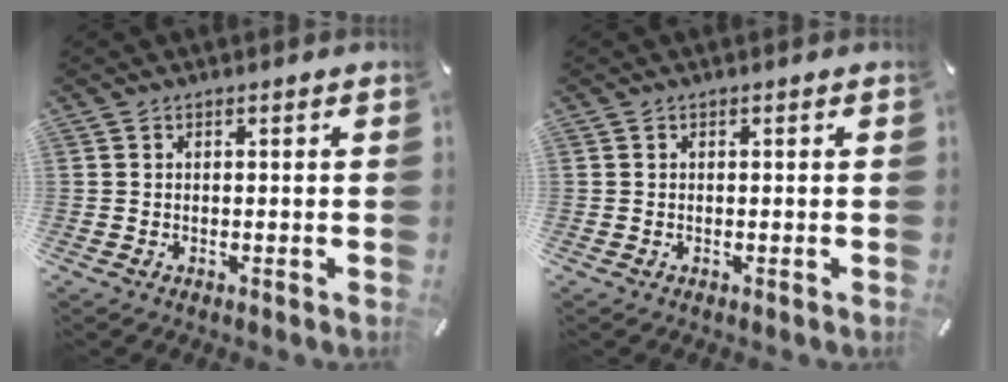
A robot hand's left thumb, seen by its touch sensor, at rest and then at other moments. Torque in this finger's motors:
{"motor_torque": [-0.08, 0.13, -0.01, 0.01, 0.02]}